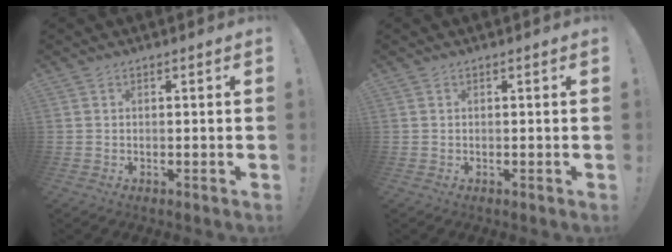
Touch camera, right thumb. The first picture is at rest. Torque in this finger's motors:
{"motor_torque": [-0.07, -0.07, 0.06, 0.05, 0.05]}